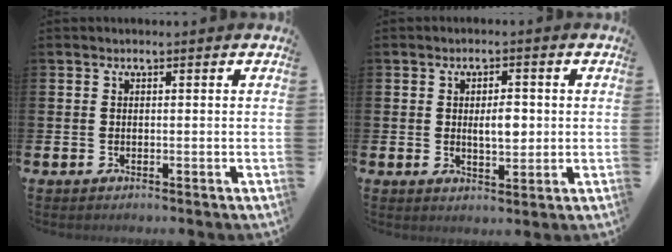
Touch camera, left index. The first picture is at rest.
{"total": 3.2, "force": [0.3, 1.6, 2.8], "torque": [-0.038, -0.001, 0.000]}